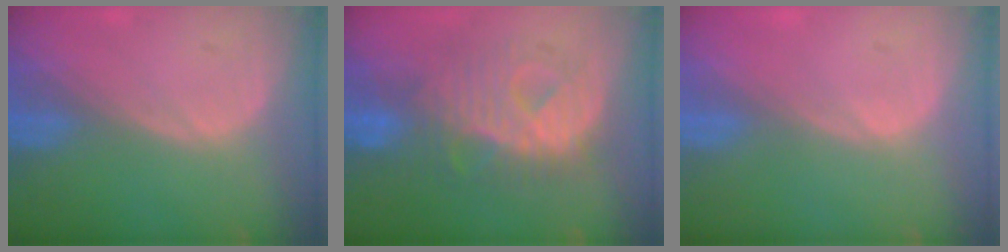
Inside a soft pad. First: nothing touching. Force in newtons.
{"total": 9.5, "press": 9.5, "slide": 0.5}
{"total": 0.6, "press": 0.1, "slide": 0.6}